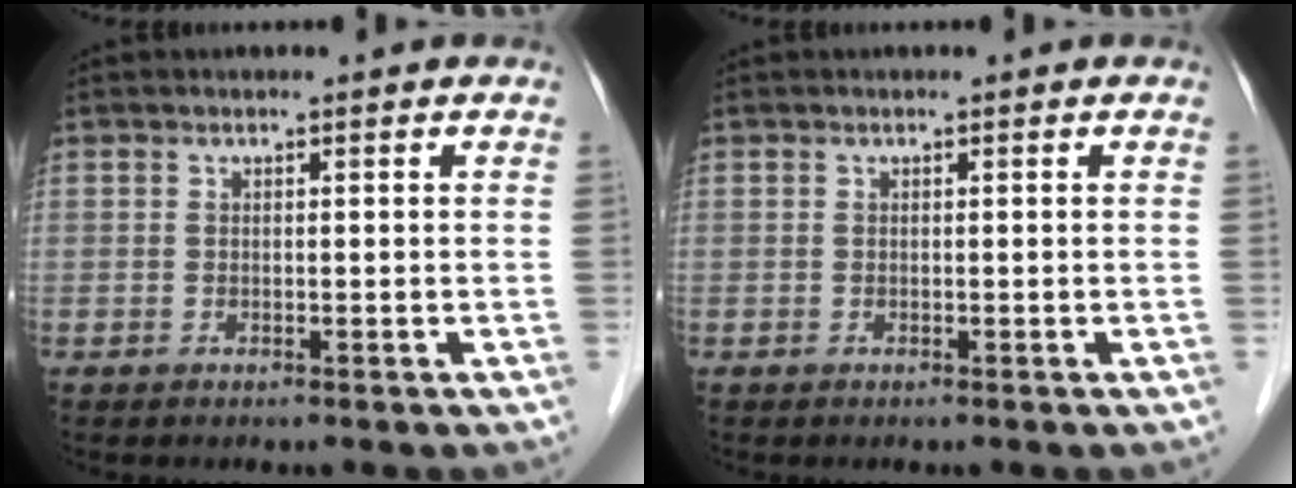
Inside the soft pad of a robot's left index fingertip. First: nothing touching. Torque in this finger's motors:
{"motor_torque": [-0.01, -0.01, 0.00, 0.00]}